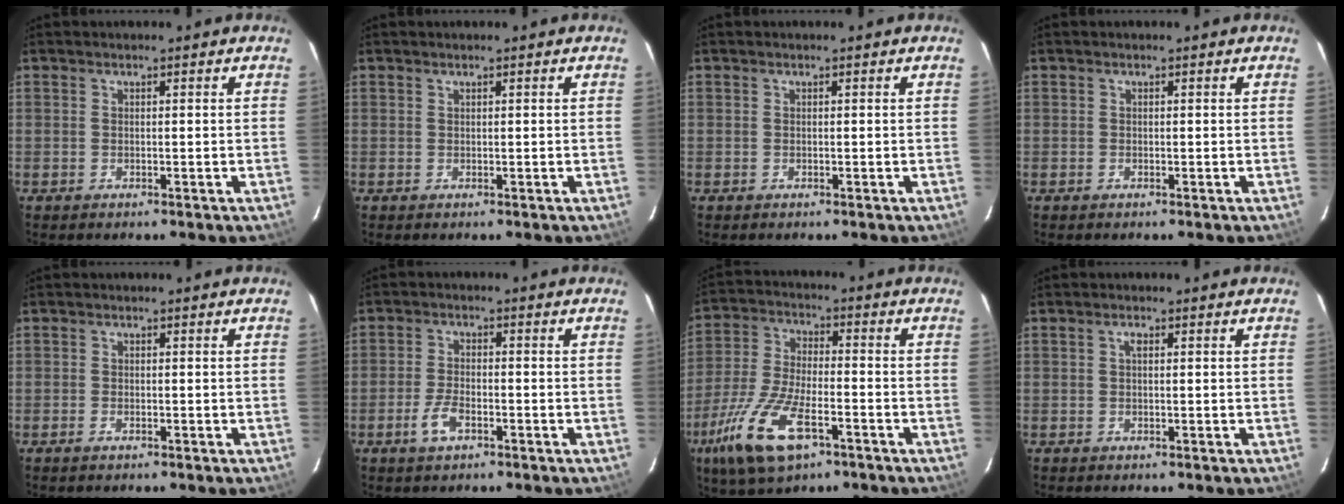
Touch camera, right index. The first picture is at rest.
{"total": 0.0}
{"total": 0.0}
{"total": 0.0}
{"total": 1.0, "force": [-0.7, 0.4, 0.6], "torque": [-0.012, -0.001, -0.013]}
{"total": 4.4, "force": [-2.3, 1.9, 3.3], "torque": [-0.074, 0.000, -0.043]}
{"total": 15.4, "force": [-8.1, 5.8, 11.8], "torque": [-0.259, -0.027, -0.156]}
{"total": 0.9, "force": [0.2, 0.4, 0.8], "torque": [-0.015, 0.005, 0.002]}